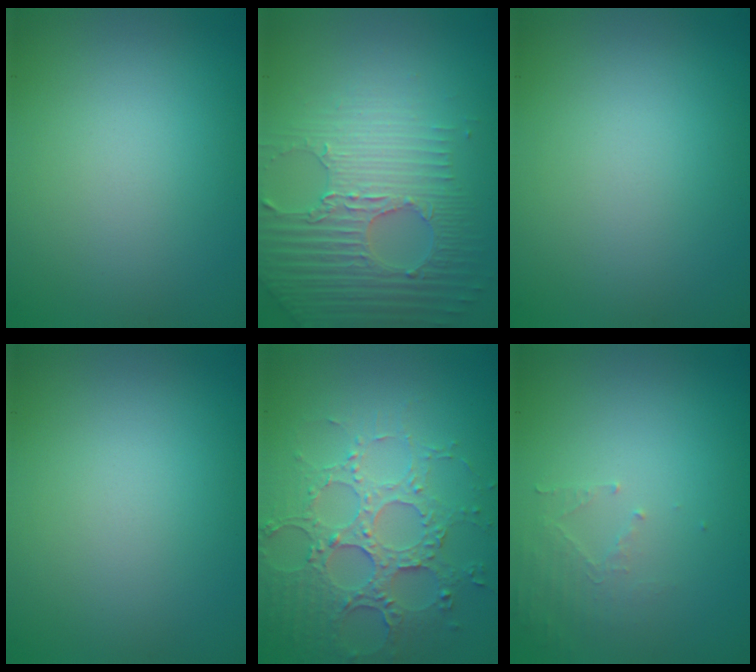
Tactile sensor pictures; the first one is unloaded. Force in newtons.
{"total": 4.8, "press": 4.4, "slide": 2.0}
{"total": 0.0}
{"total": 0.0}
{"total": 4.5, "press": 4.5, "slide": 0.4}
{"total": 1.7, "press": 1.7, "slide": 0.3}